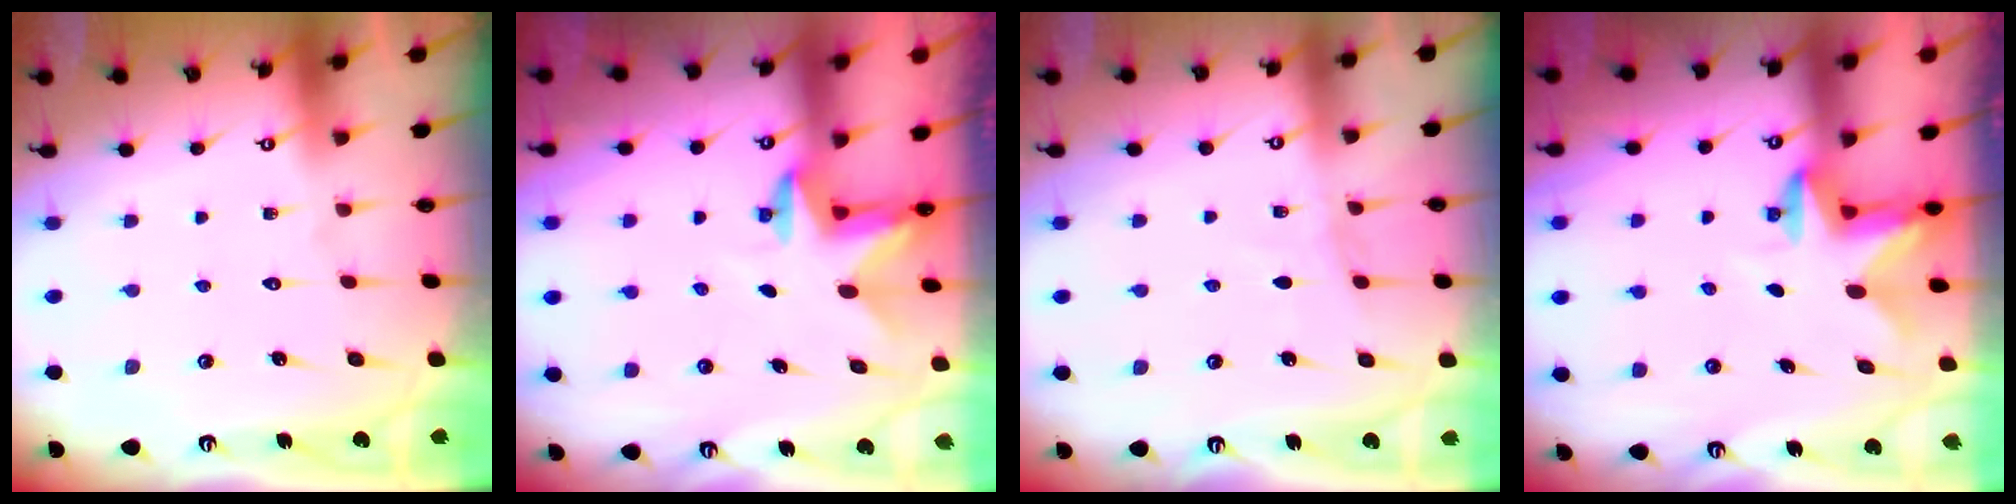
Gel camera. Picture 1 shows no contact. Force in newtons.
{"total": 2.5, "press": 2.5, "slide": 0.4}
{"total": 3.9, "press": 3.9, "slide": 0.5}
{"total": 2.7, "press": 2.6, "slide": 0.6}